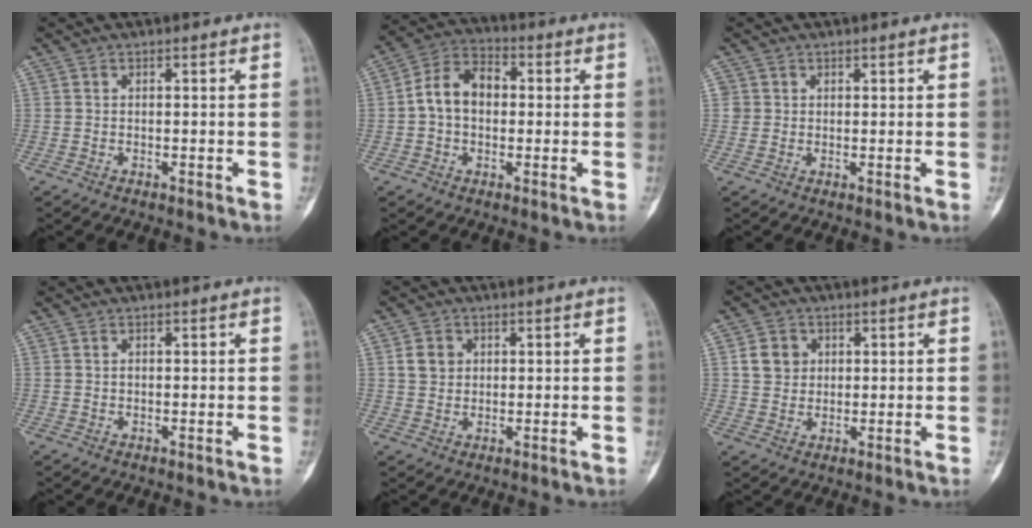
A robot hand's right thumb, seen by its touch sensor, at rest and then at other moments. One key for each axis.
{"total": 9.2, "fx": 0.2, "fy": 6.6, "fz": 6.4, "tx": -0.096, "ty": 0.034, "tz": -0.008}
{"total": 1.6, "fx": 0.4, "fy": 1.5, "fz": 0.1, "tx": 0.019, "ty": 0.004, "tz": 0.003}
{"total": 0.6, "fx": 0.2, "fy": 0.4, "fz": 0.4, "tx": 0.001, "ty": 0.004, "tz": 0.005}
{"total": 3.7, "fx": 1.2, "fy": 3.2, "fz": 1.5, "tx": -0.003, "ty": 0.002, "tz": 0.020}
{"total": 5.0, "fx": 1.5, "fy": 4.4, "fz": 1.9, "tx": -0.003, "ty": 0.000, "tz": 0.025}